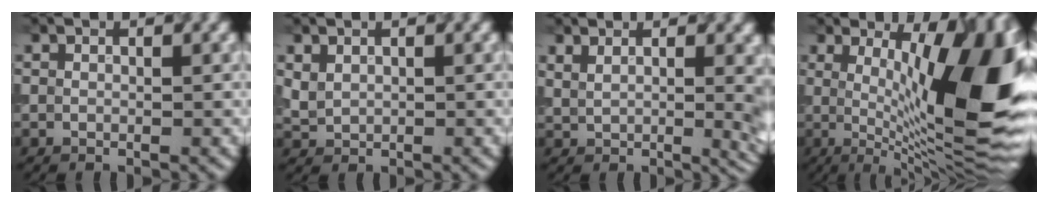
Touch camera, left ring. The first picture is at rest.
{"total": 1.2, "force": [0.6, 0.9, 0.6], "torque": [-0.013, 0.000, 0.018]}
{"total": 6.7, "force": [2.4, 3.4, 5.2], "torque": [-0.028, 0.024, 0.022]}
{"total": 14.7, "force": [1.7, 4.4, 13.9], "torque": [-0.164, 0.006, 0.025]}